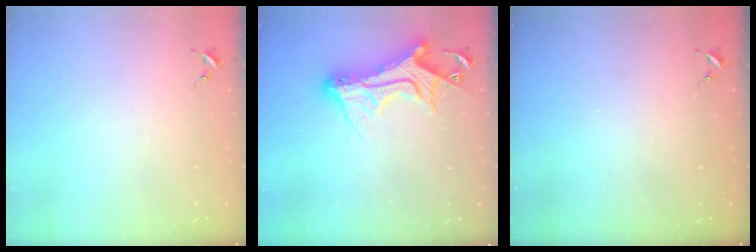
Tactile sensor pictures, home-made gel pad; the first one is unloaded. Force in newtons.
{"total": 15.5, "press": 15.4, "slide": 1.5}
{"total": 0.0}